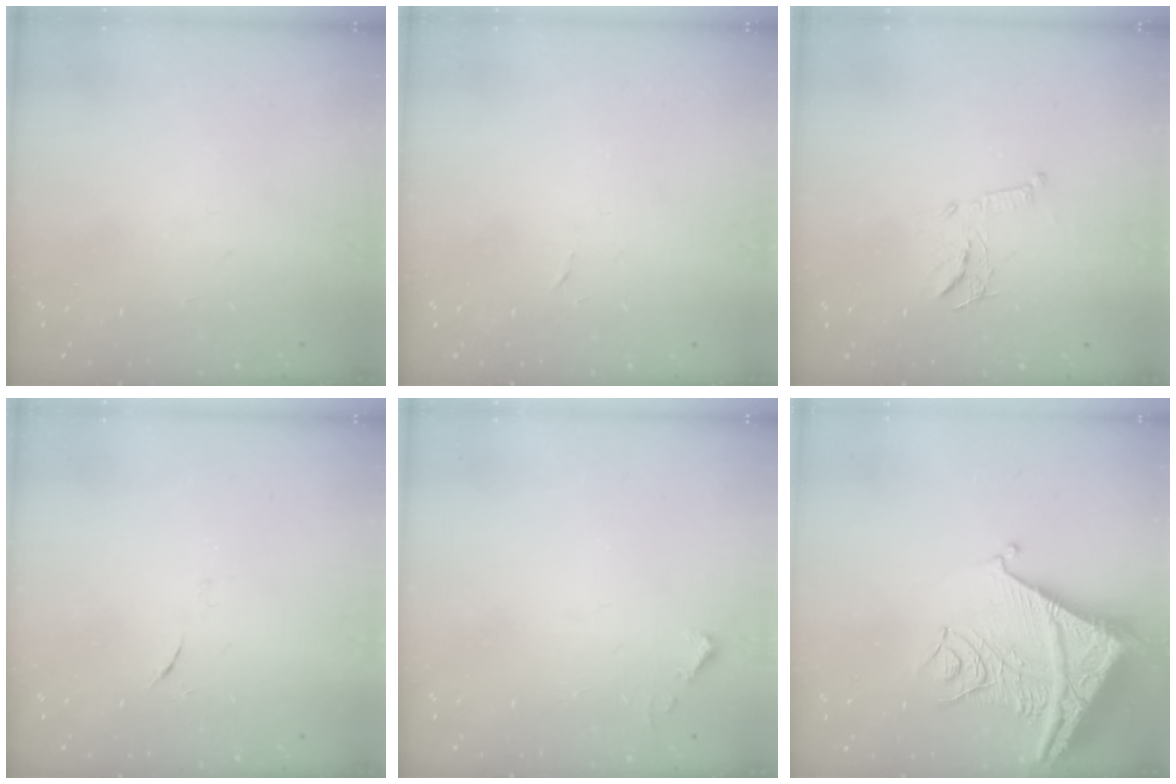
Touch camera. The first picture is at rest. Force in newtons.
{"total": 2.4, "press": 2.4, "slide": 0.4}
{"total": 9.7, "press": 9.7, "slide": 0.3}
{"total": 4.3, "press": 4.1, "slide": 1.2}
{"total": 3.7, "press": 3.6, "slide": 0.5}
{"total": 15.2, "press": 15.1, "slide": 1.8}